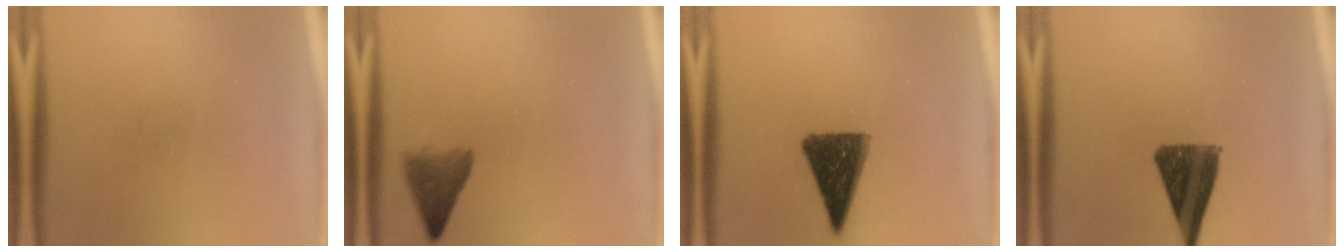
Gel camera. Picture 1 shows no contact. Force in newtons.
{"total": 4.2}
{"total": 12.3}
{"total": 11.2}